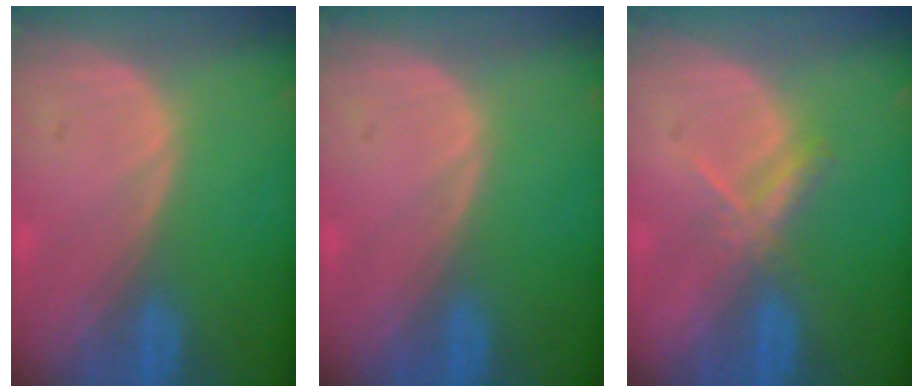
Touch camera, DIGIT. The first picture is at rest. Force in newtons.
{"total": 0.0}
{"total": 3.3, "press": 3.2, "slide": 0.9}